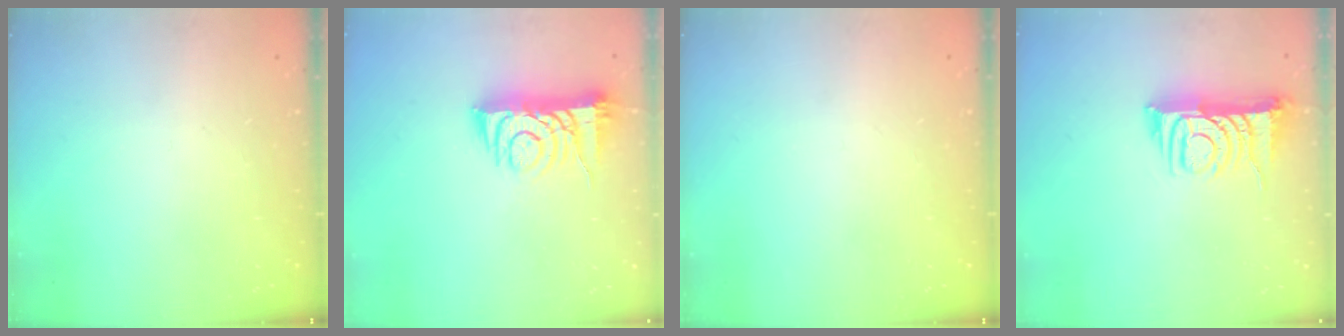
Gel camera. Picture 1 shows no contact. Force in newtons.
{"total": 8.4, "press": 8.3, "slide": 0.9}
{"total": 0.0}
{"total": 9.0, "press": 8.9, "slide": 1.0}